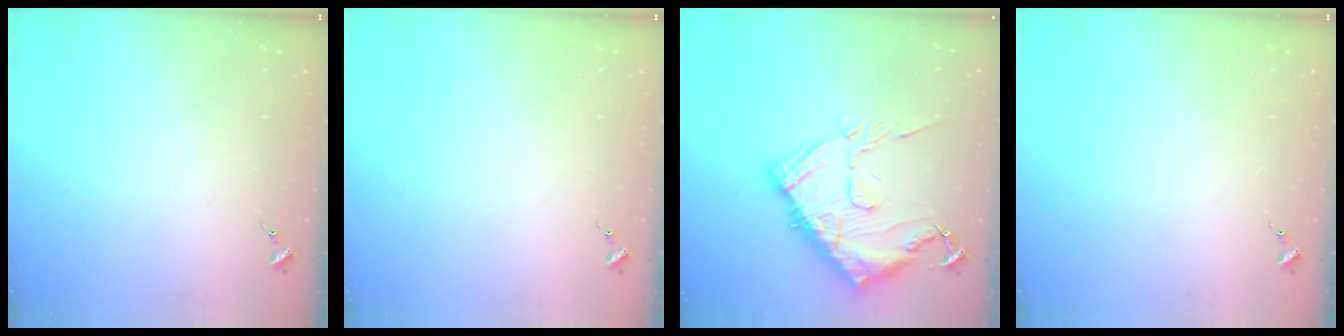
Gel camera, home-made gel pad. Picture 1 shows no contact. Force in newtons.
{"total": 0.0}
{"total": 18.7, "press": 18.6, "slide": 1.2}
{"total": 0.0}